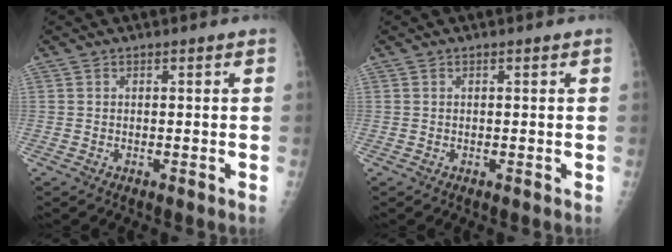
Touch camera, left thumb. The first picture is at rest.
{"total": 0.0}